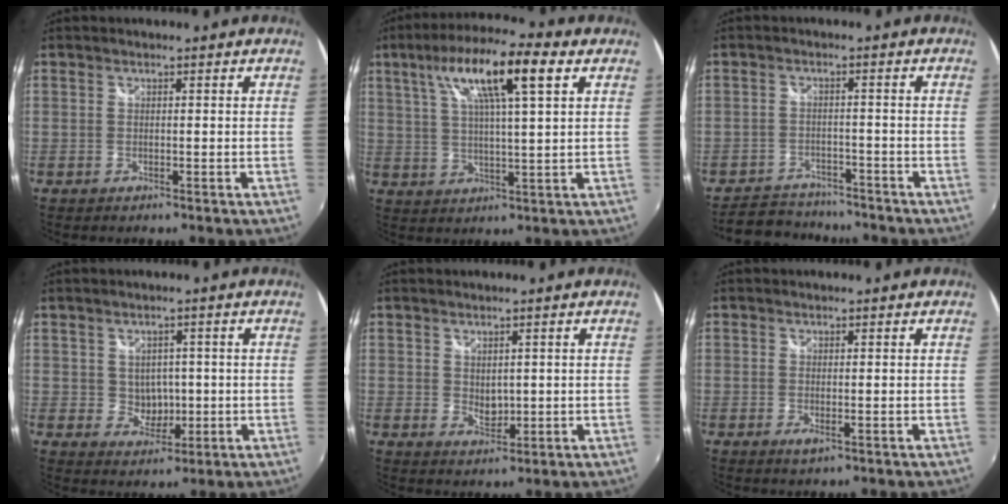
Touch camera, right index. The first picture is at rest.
{"total": 14.1, "force": [6.4, 2.5, 12.4], "torque": [-0.220, 0.025, 0.105]}
{"total": 8.8, "force": [-7.8, 3.7, 1.8], "torque": [-0.060, 0.010, -0.116]}
{"total": 4.3, "force": [0.2, 4.0, 1.7], "torque": [-0.029, 0.004, 0.011]}
{"total": 2.9, "force": [0.9, 2.1, 1.7], "torque": [-0.022, -0.003, 0.018]}
{"total": 1.6, "force": [-0.3, 0.5, 1.5], "torque": [-0.029, -0.007, -0.005]}